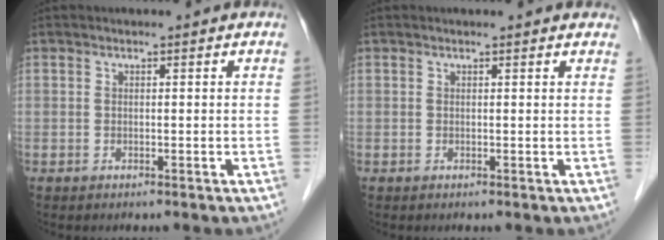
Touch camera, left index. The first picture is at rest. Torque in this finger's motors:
{"motor_torque": [0.10, -0.10, -0.08, -0.03]}